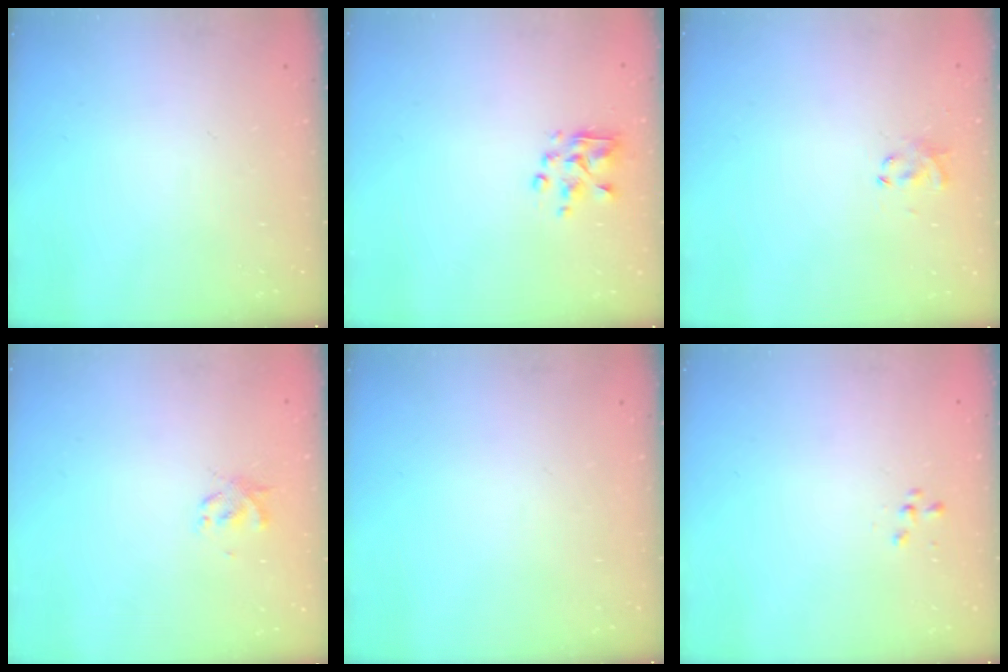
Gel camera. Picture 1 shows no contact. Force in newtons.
{"total": 3.8, "press": 3.8, "slide": 0.6}
{"total": 2.9, "press": 2.8, "slide": 0.9}
{"total": 2.2, "press": 2.2, "slide": 0.3}
{"total": 0.0}
{"total": 0.6, "press": 0.6, "slide": 0.2}